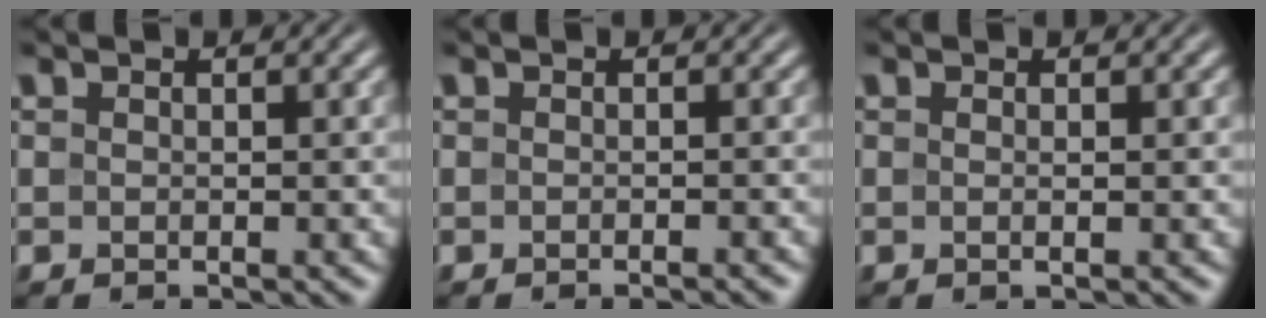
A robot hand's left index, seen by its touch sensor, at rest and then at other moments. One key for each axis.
{"total": 1.1, "fx": -0.8, "fy": 0.2, "fz": 0.8, "tx": -0.002, "ty": -0.001, "tz": -0.015}
{"total": 0.7, "fx": 0.0, "fy": 0.1, "fz": 0.7, "tx": -0.011, "ty": -0.001, "tz": -0.002}